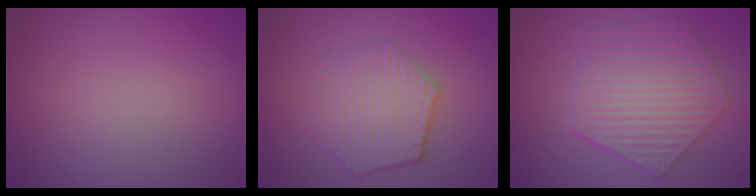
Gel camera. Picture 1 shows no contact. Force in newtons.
{"total": 4.1, "press": 3.3, "slide": 2.5}
{"total": 5.9, "press": 4.8, "slide": 3.6}